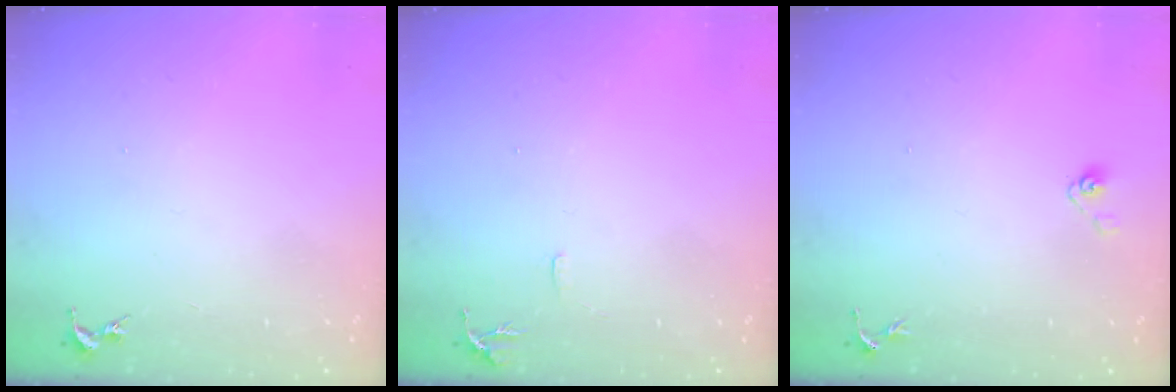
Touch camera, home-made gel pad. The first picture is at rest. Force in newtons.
{"total": 6.0, "press": 5.9, "slide": 0.7}
{"total": 3.7, "press": 3.2, "slide": 1.9}